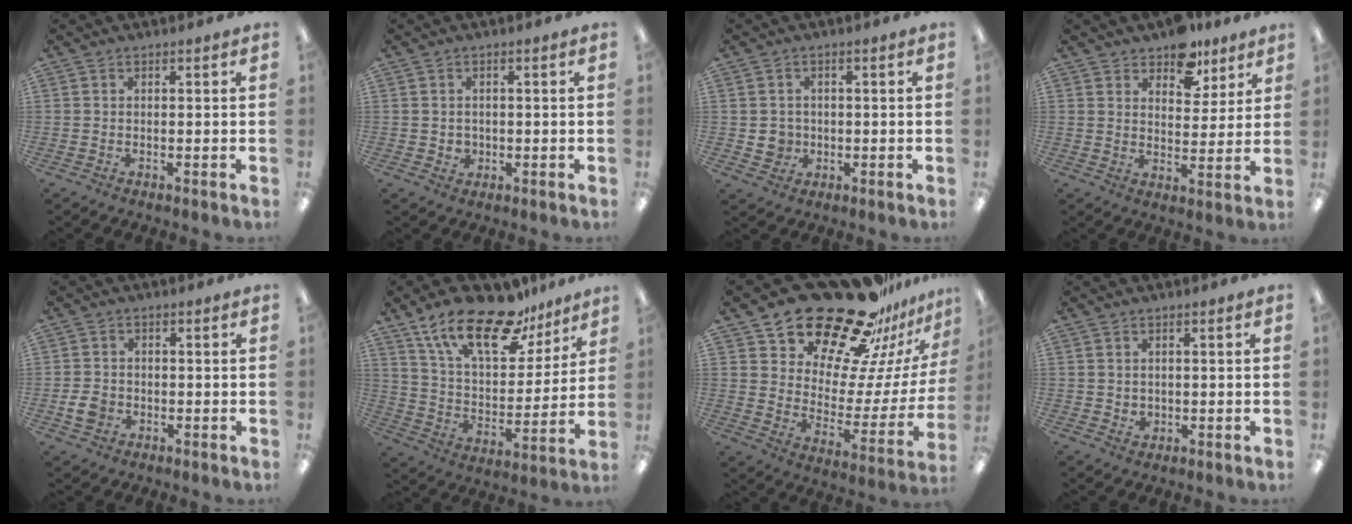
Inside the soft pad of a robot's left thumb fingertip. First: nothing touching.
{"total": 2.2, "force": [0.2, 2.1, 0.6], "torque": [-0.005, -0.001, 0.001]}
{"total": 3.8, "force": [-0.3, 3.7, 0.8], "torque": [-0.003, 0.002, -0.007]}
{"total": 9.0, "force": [7.1, 5.0, 2.4], "torque": [-0.021, -0.049, 0.127]}
{"total": 4.2, "force": [-1.3, 3.5, 1.9], "torque": [-0.036, 0.006, -0.021]}
{"total": 20.4, "force": [14.4, 8.5, 11.7], "torque": [-0.207, -0.082, 0.252]}
{"total": 26.4, "force": [21.8, 10.5, 10.4], "torque": [-0.155, -0.157, 0.386]}
{"total": 1.8, "force": [0.7, 1.6, 0.4], "torque": [-0.002, -0.002, 0.009]}